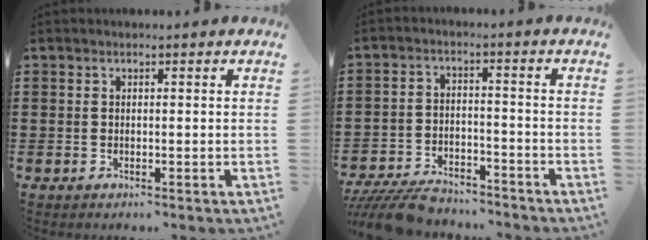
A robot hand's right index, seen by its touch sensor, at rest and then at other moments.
{"total": 6.6, "force": [-6.2, 1.3, 1.6], "torque": [-0.038, 0.008, -0.122]}